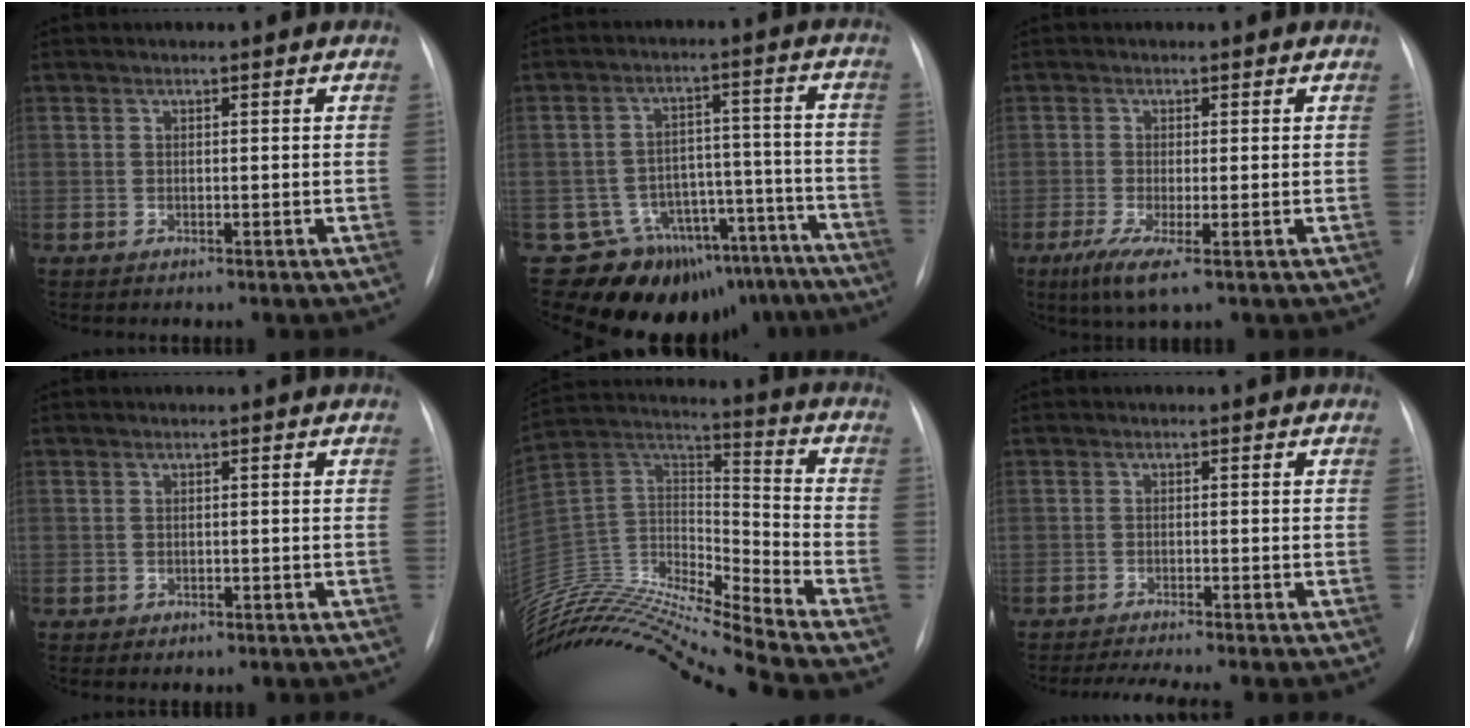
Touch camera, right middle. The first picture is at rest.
{"total": 18.2, "force": [-15.7, 9.0, 2.0], "torque": [-0.013, 0.075, -0.197]}
{"total": 4.5, "force": [-2.1, 0.4, 4.0], "torque": [-0.079, -0.017, -0.038]}
{"total": 0.8, "force": [-0.3, 0.6, 0.3], "torque": [-0.006, 0.001, -0.001]}
{"total": 23.7, "force": [-22.3, -1.6, 7.8], "torque": [-0.160, 0.017, -0.388]}
{"total": 5.3, "force": [-4.5, -0.6, 2.8], "torque": [-0.040, -0.008, -0.070]}